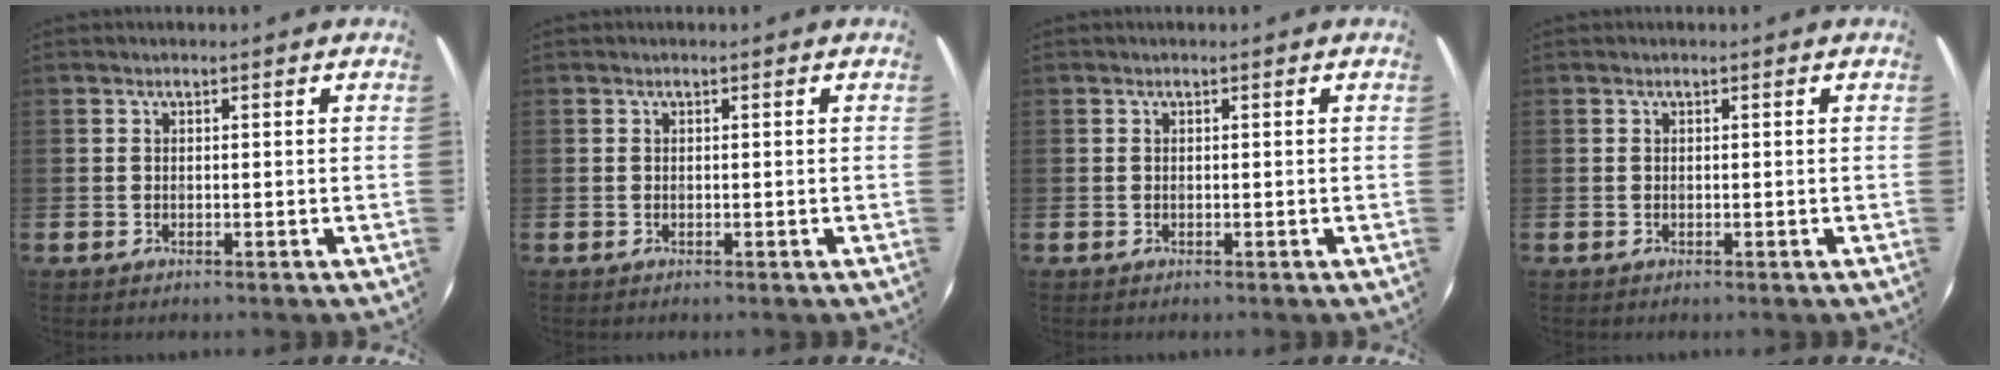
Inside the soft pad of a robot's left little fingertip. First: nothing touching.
{"total": 0.0}
{"total": 0.0}
{"total": 0.0}